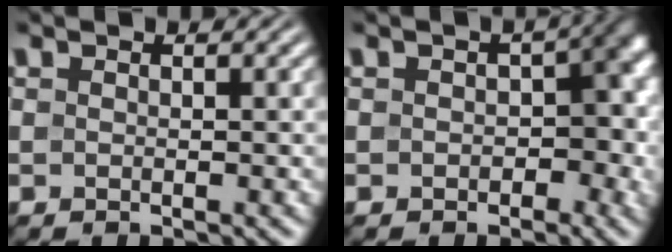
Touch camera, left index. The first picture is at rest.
{"total": 5.6, "force": [-0.4, 3.8, 4.0], "torque": [-0.018, -0.005, -0.003]}